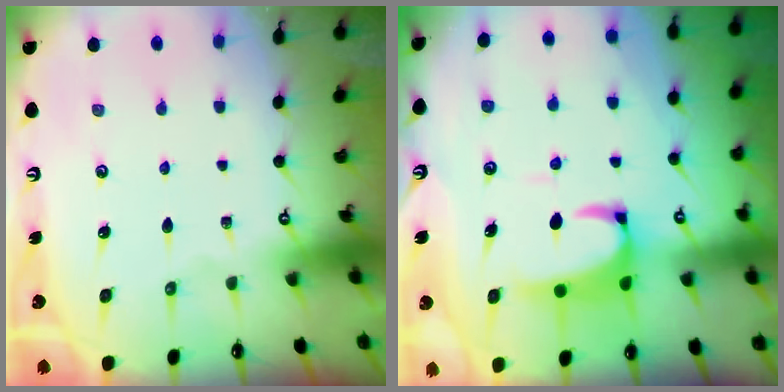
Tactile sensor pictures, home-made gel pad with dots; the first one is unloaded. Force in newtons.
{"total": 4.8, "press": 4.7, "slide": 1.1}